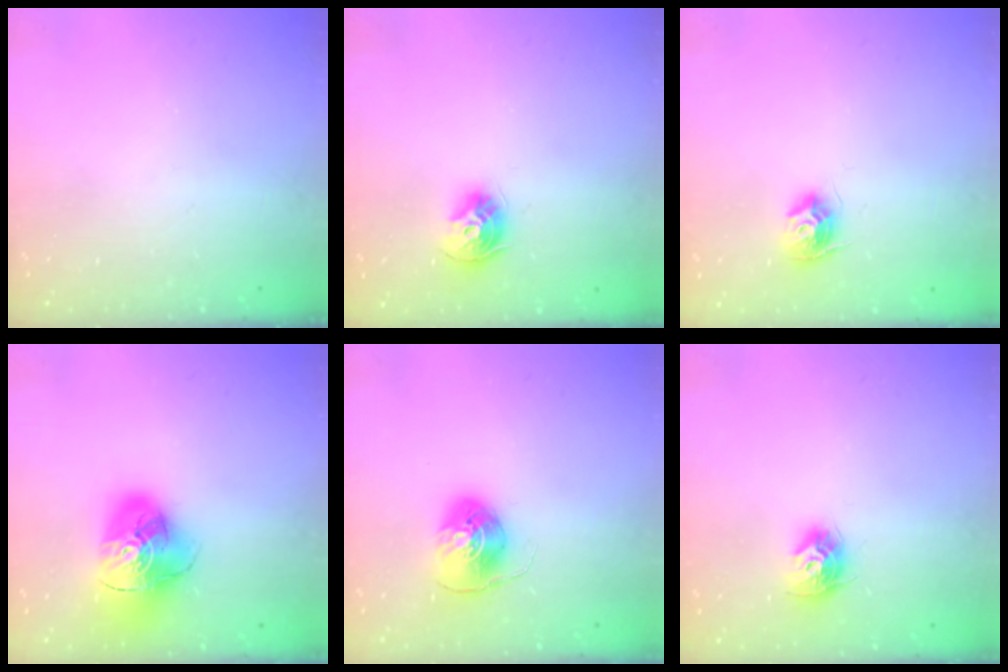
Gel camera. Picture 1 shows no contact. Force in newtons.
{"total": 9.5, "press": 9.4, "slide": 0.9}
{"total": 9.3, "press": 9.3, "slide": 0.3}
{"total": 14.9, "press": 14.8, "slide": 1.6}
{"total": 8.3, "press": 8.3, "slide": 0.4}
{"total": 9.4, "press": 9.4, "slide": 0.6}